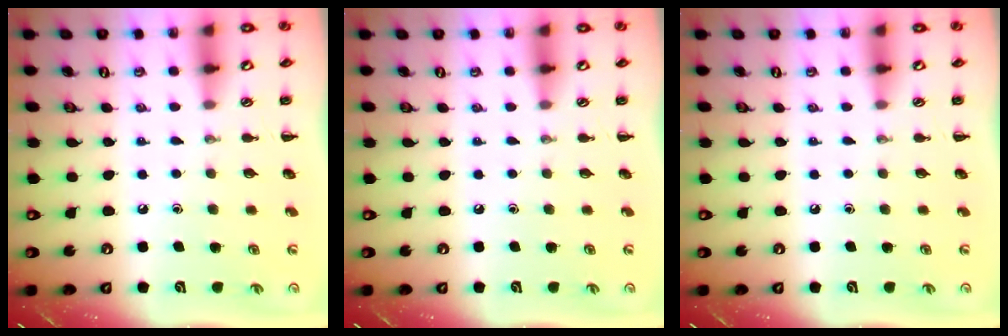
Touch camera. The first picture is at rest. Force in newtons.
{"total": 0.0}
{"total": 0.0}